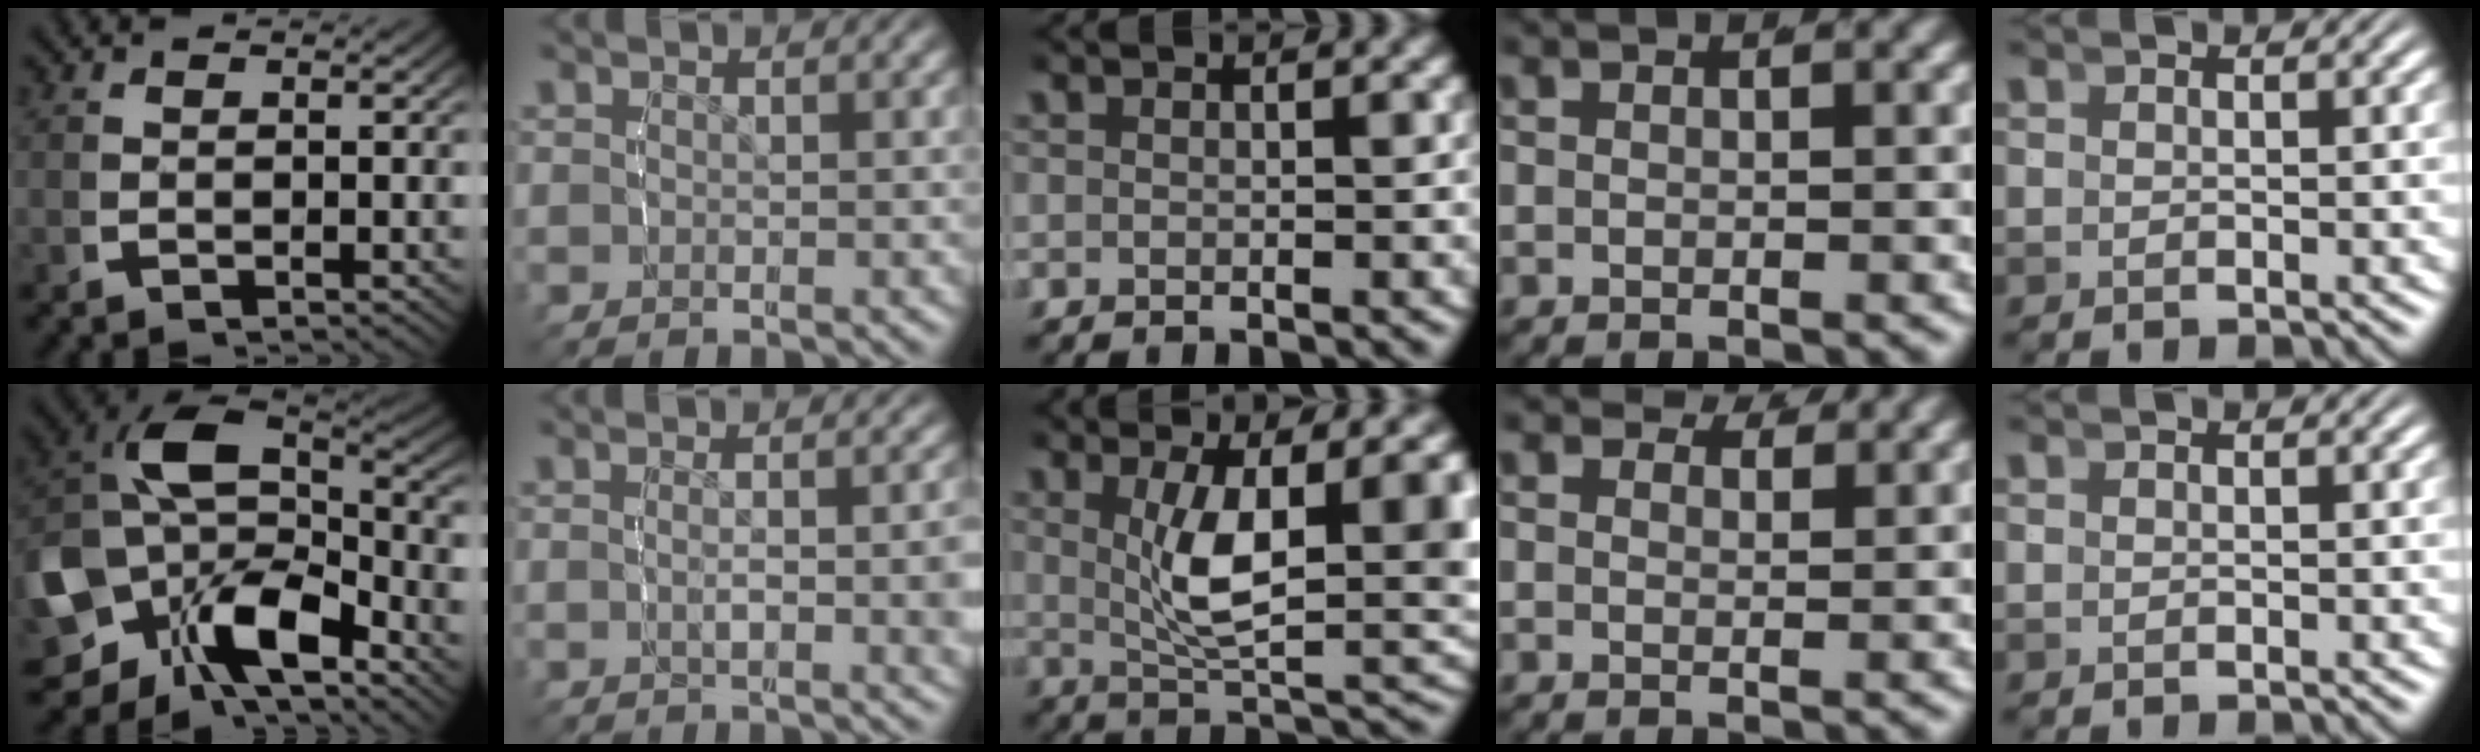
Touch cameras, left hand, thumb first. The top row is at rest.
{"thumb": {"total": 16.0, "force": [-0.4, 11.5, 11.0], "torque": [-0.266, -0.061, 0.006]}, "index": {"total": 1.9, "force": [0.1, -0.1, 1.9], "torque": [-0.025, 0.000, 0.000]}, "middle": {"total": 8.4, "force": [0.7, 3.0, 7.8], "torque": [-0.113, -0.011, 0.016]}, "ring": {"total": 2.3, "force": [2.2, 0.1, 0.4], "torque": [0.000, -0.005, 0.036]}}